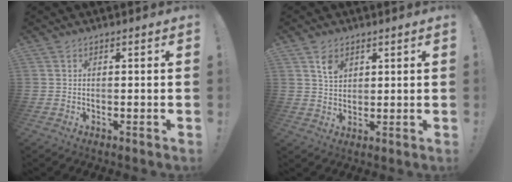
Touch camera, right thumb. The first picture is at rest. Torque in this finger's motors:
{"motor_torque": [-0.22, 0.21, 0.85, -0.54, 0.04]}